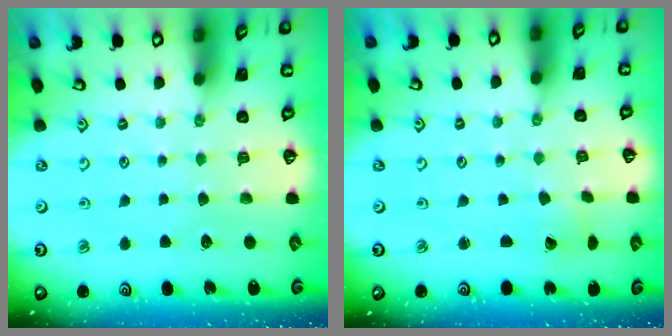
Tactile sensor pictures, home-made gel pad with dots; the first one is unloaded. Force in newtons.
{"total": 1.7, "press": 1.7, "slide": 0.0}